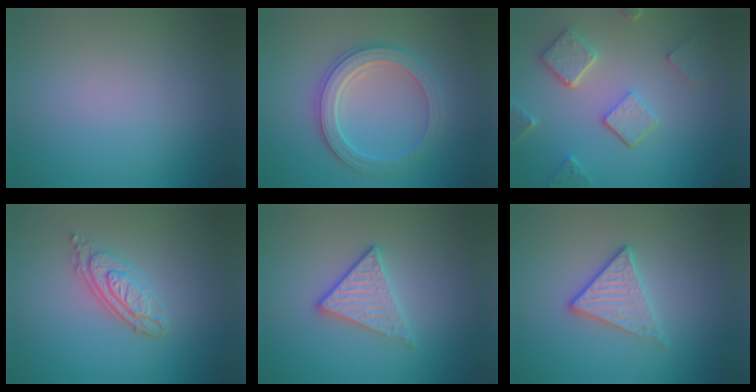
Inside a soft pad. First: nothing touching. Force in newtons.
{"total": 4.8, "press": 4.8, "slide": 0.7}
{"total": 5.2, "press": 3.9, "slide": 3.4}
{"total": 3.4, "press": 2.8, "slide": 1.9}
{"total": 2.8, "press": 2.6, "slide": 1.1}
{"total": 2.8, "press": 2.6, "slide": 1.1}